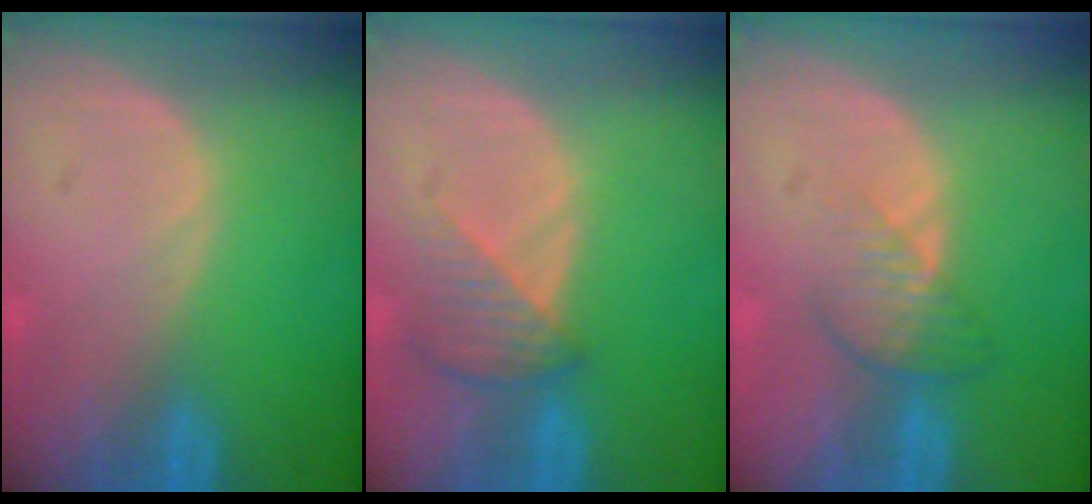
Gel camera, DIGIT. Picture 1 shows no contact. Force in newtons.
{"total": 3.9, "press": 3.6, "slide": 1.5}
{"total": 3.9, "press": 3.3, "slide": 2.0}